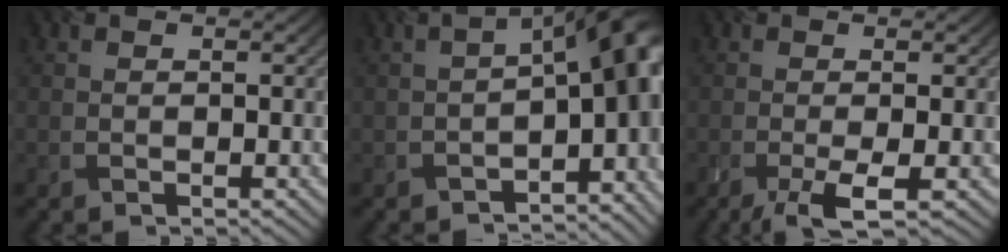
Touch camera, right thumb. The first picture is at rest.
{"total": 11.7, "force": [-3.0, 6.1, 9.5], "torque": [-0.099, -0.016, -0.034]}
{"total": 3.7, "force": [-2.0, 0.7, 3.1], "torque": [-0.059, -0.003, -0.039]}